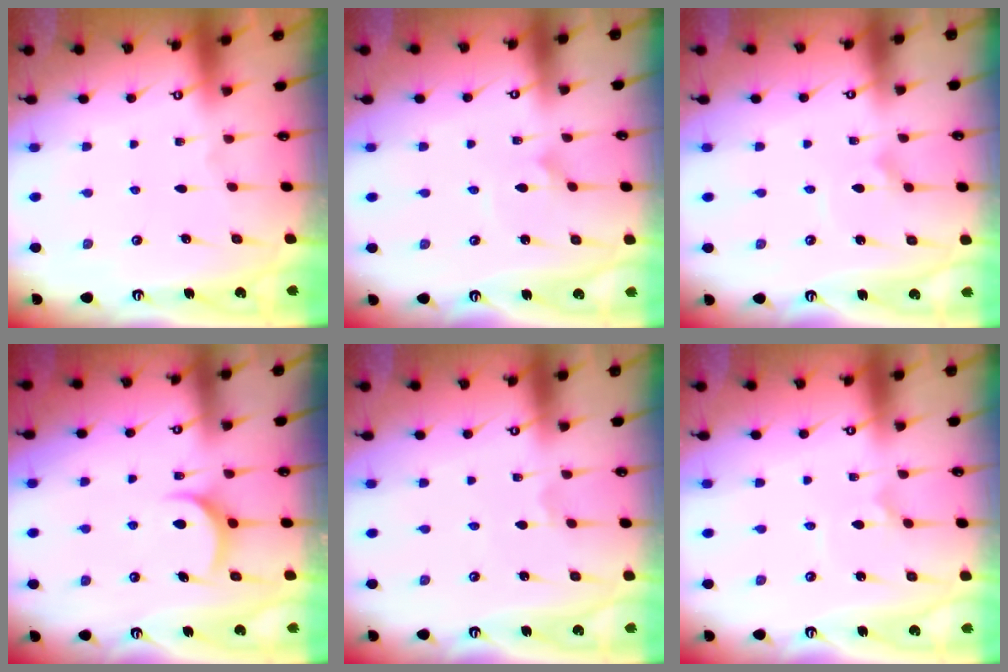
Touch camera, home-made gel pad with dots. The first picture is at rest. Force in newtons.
{"total": 0.9, "press": 0.9, "slide": 0.1}
{"total": 2.6, "press": 2.6, "slide": 0.1}
{"total": 7.9, "press": 7.9, "slide": 0.3}
{"total": 0.7, "press": 0.7, "slide": 0.1}
{"total": 1.1, "press": 1.0, "slide": 0.2}